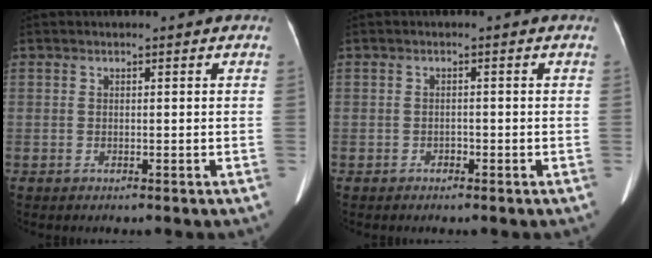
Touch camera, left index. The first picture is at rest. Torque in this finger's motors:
{"motor_torque": [-0.02, -0.01, -0.05, -0.01]}